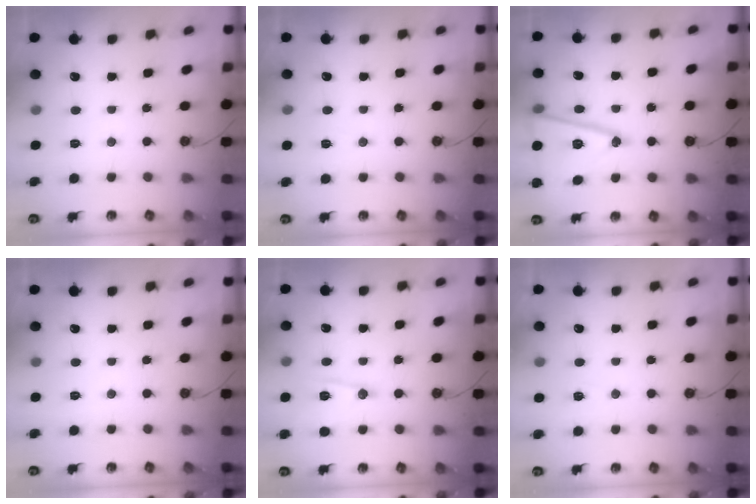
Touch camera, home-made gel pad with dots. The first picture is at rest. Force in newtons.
{"total": 5.2, "press": 2.9, "slide": 4.2}
{"total": 18.3, "press": 18.0, "slide": 3.6}
{"total": 0.0}
{"total": 10.9, "press": 10.9, "slide": 0.7}
{"total": 5.0, "press": 4.9, "slide": 0.9}